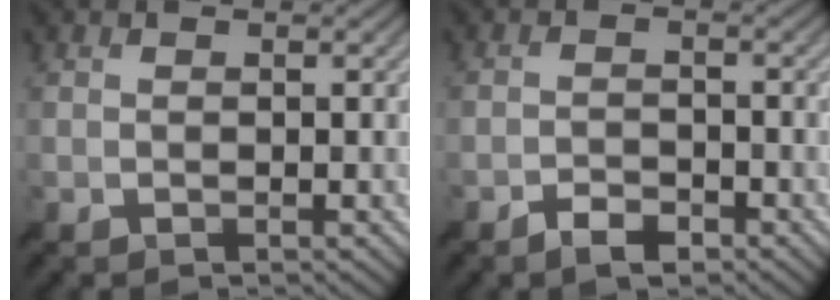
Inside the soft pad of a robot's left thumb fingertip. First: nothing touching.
{"total": 2.7, "force": [-2.3, 1.0, 1.2], "torque": [-0.021, -0.001, -0.042]}